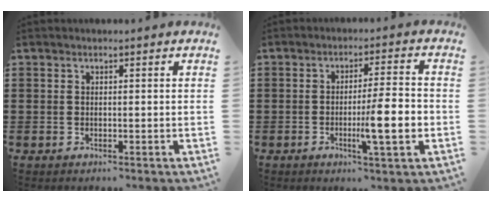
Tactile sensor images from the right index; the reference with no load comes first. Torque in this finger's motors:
{"motor_torque": [1.78, -0.36, 0.74, 0.17]}